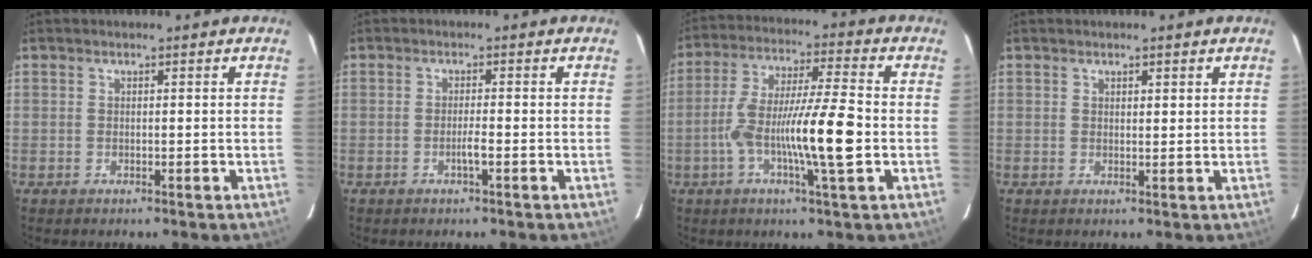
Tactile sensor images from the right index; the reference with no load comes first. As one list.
[{"total": 1.8, "force": [-0.8, -0.1, 1.6], "torque": [-0.031, 0.000, -0.015]}, {"total": 13.1, "force": [-3.0, 0.4, 12.7], "torque": [-0.234, 0.000, -0.058]}, {"total": 1.1, "force": [0.8, 0.3, 0.7], "torque": [-0.014, 0.002, 0.012]}]